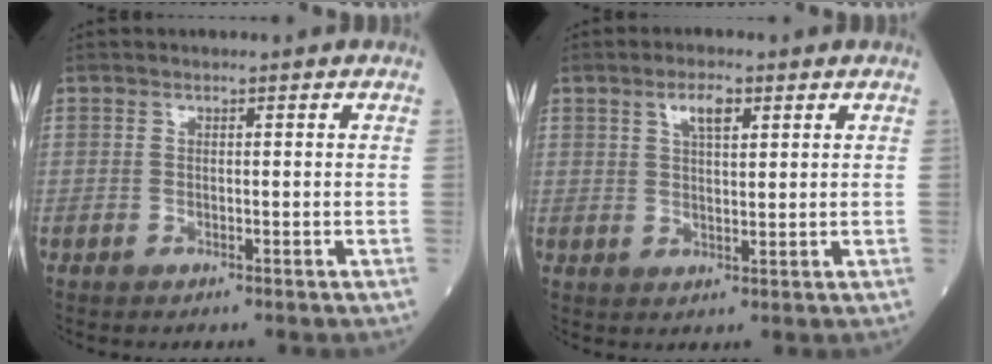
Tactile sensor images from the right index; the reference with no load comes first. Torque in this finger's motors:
{"motor_torque": [0.09, 0.10, 0.05, 0.04]}